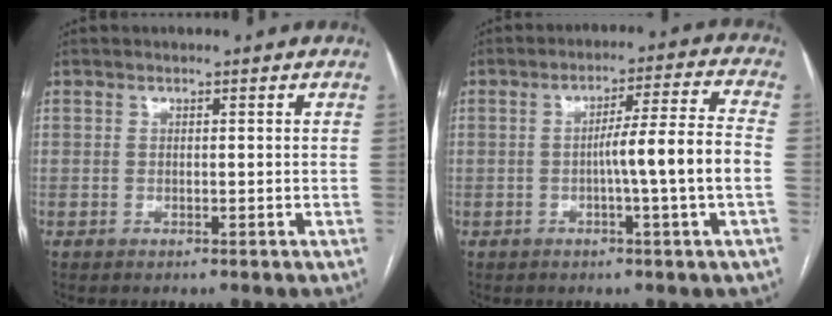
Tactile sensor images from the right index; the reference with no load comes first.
{"total": 9.2, "force": [-1.6, -1.2, 9.0], "torque": [-0.141, 0.009, -0.026]}